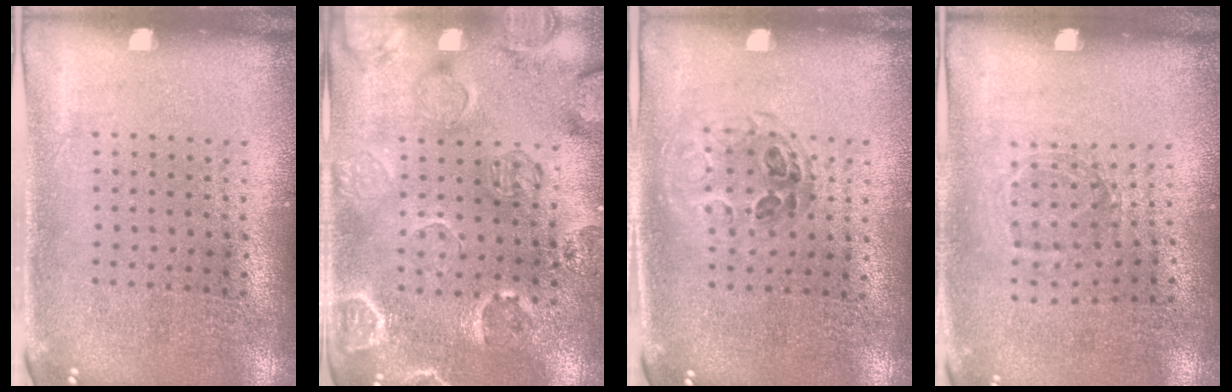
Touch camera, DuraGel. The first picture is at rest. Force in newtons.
{"total": 2.5, "press": 2.1, "slide": 1.4}
{"total": 1.0, "press": 0.8, "slide": 0.6}
{"total": 1.1, "press": 0.8, "slide": 0.7}